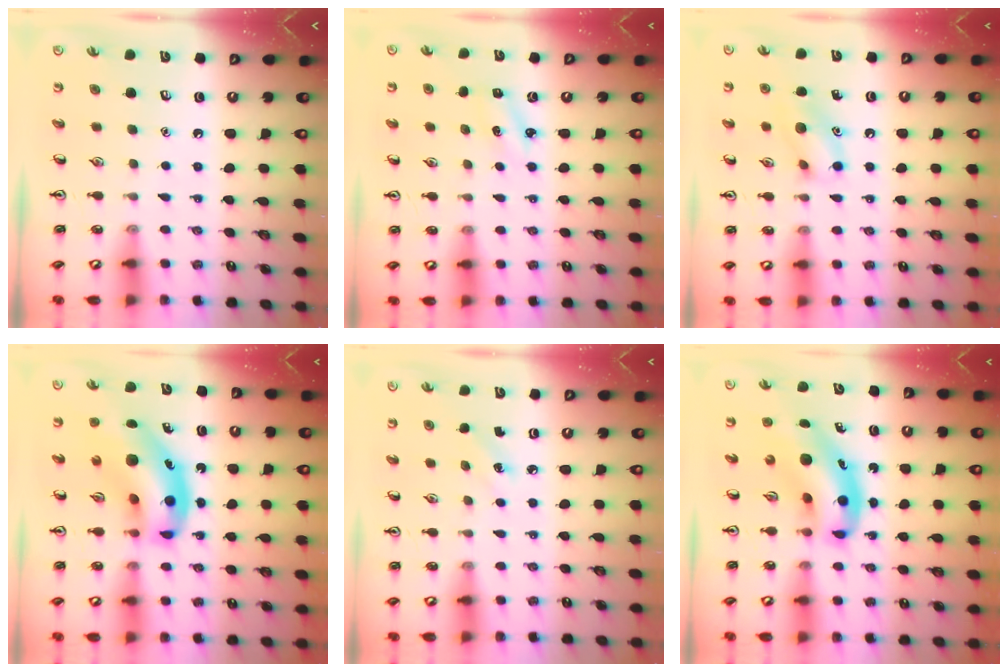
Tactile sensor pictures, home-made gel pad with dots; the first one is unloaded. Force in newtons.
{"total": 2.2, "press": 2.1, "slide": 0.8}
{"total": 9.8, "press": 9.8, "slide": 0.6}
{"total": 15.6, "press": 15.0, "slide": 4.3}
{"total": 2.5, "press": 2.3, "slide": 0.9}
{"total": 9.8, "press": 9.4, "slide": 2.8}